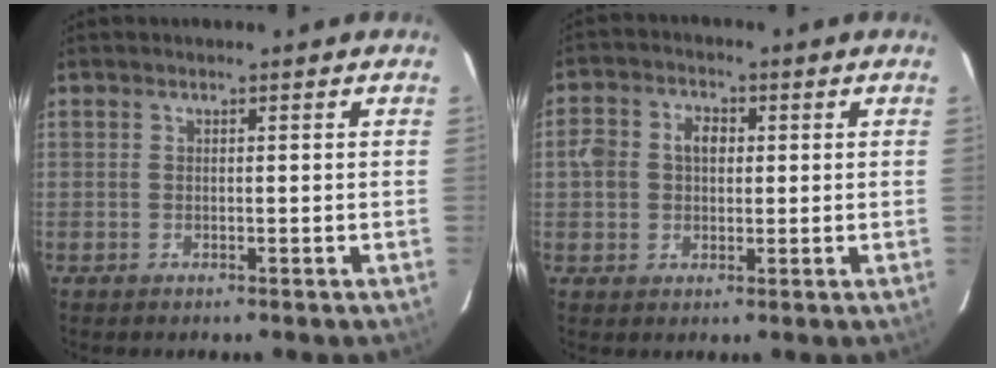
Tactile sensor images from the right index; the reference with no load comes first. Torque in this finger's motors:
{"motor_torque": [0.14, -0.05, 0.11, 0.07]}